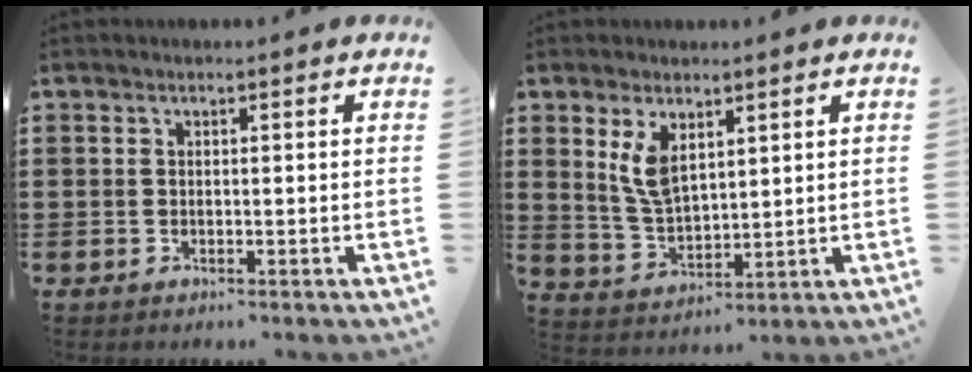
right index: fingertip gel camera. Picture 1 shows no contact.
{"total": 6.2, "force": [3.0, 3.0, 4.4], "torque": [-0.103, 0.000, 0.053]}